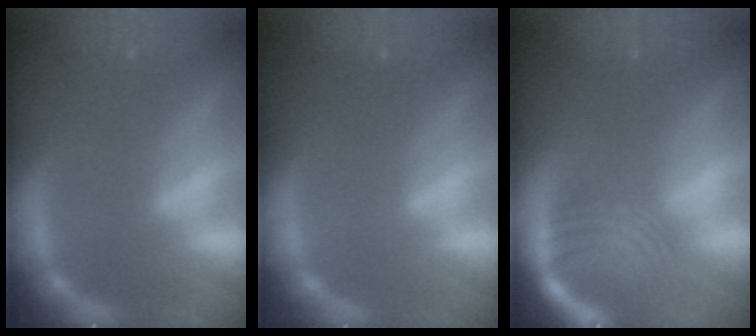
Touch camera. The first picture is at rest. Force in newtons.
{"total": 0.0}
{"total": 8.5}